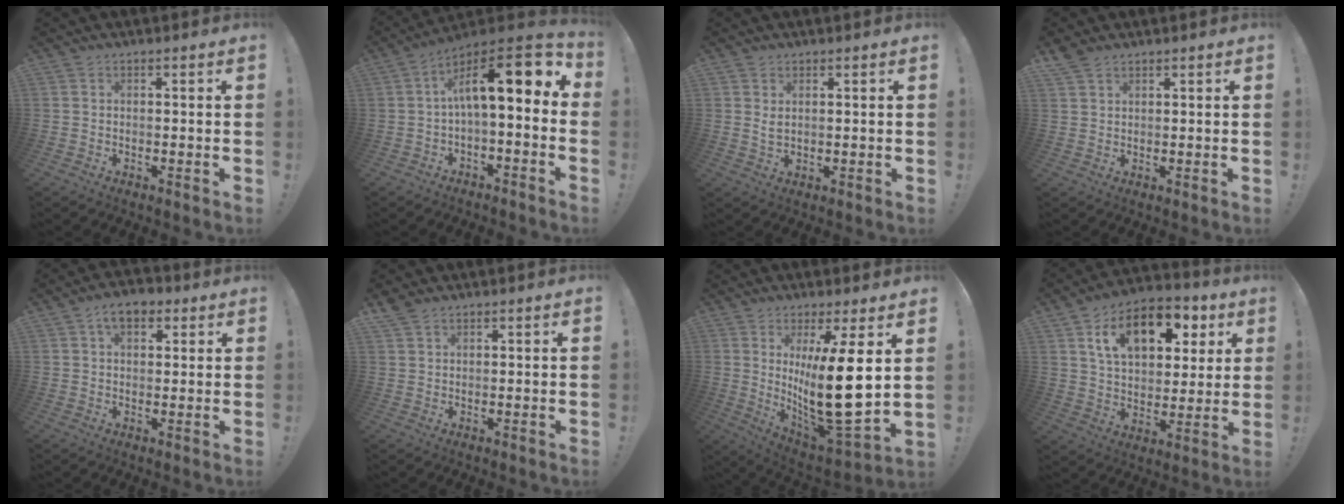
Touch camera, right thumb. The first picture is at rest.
{"total": 14.4, "force": [3.0, 4.7, 13.3], "torque": [-0.217, -0.012, 0.050]}
{"total": 2.3, "force": [1.0, 1.3, 1.7], "torque": [-0.027, -0.004, 0.018]}
{"total": 3.4, "force": [2.9, 1.3, 1.2], "torque": [-0.018, -0.016, 0.054]}
{"total": 7.1, "force": [3.5, 4.3, 4.5], "torque": [-0.065, 0.000, 0.062]}
{"total": 2.8, "force": [2.3, 1.1, 1.1], "torque": [-0.014, -0.011, 0.043]}
{"total": 20.0, "force": [3.9, 5.7, 18.7], "torque": [-0.318, -0.053, 0.065]}
{"total": 16.9, "force": [7.8, 10.4, 10.8], "torque": [-0.162, -0.029, 0.134]}